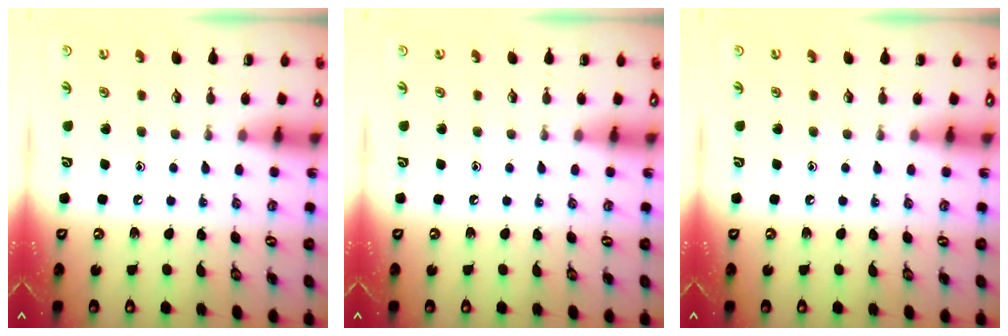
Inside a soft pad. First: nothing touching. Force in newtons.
{"total": 0.0}
{"total": 0.0}